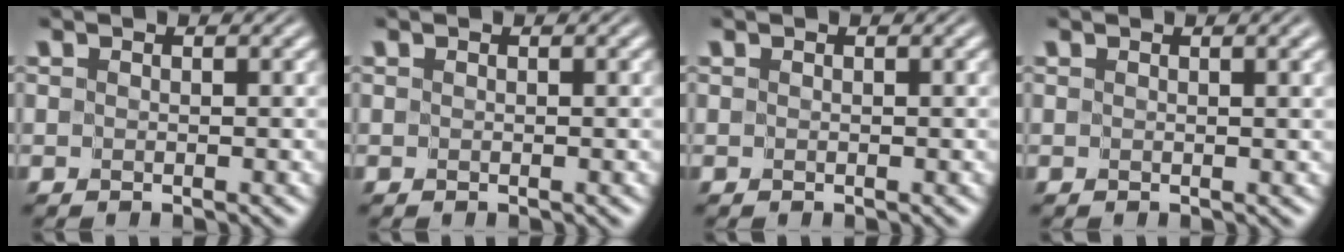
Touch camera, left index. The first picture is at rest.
{"total": 0.0}
{"total": 0.0}
{"total": 1.0, "force": [0.6, 0.0, 0.8], "torque": [-0.009, 0.000, 0.009]}